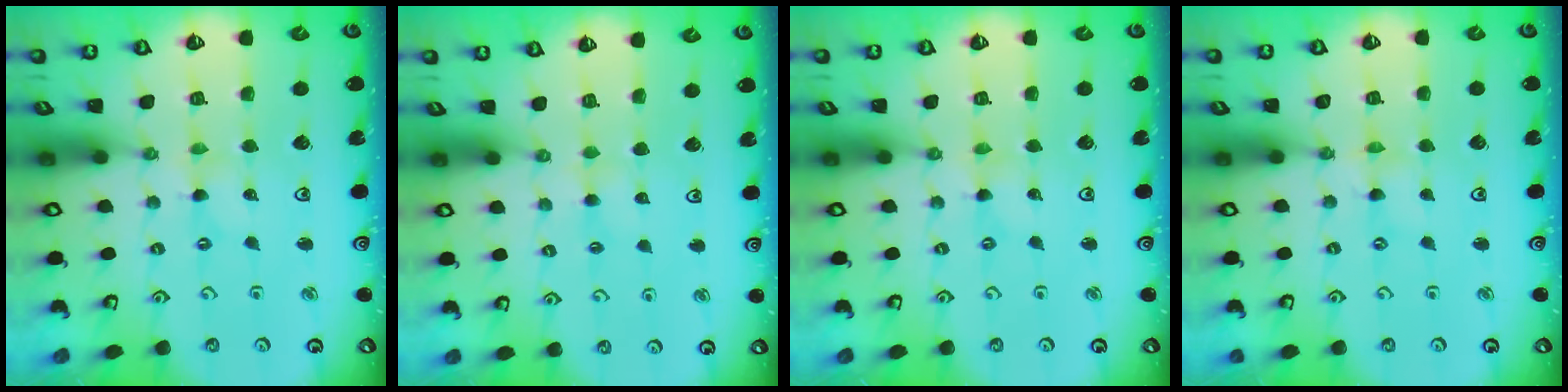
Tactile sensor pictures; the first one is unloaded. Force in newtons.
{"total": 2.8, "press": 2.8, "slide": 0.3}
{"total": 0.0}
{"total": 0.0}